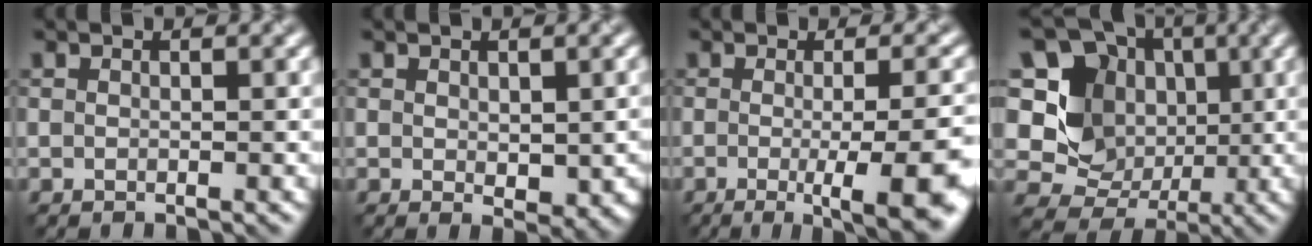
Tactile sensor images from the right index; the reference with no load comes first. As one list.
[{"total": 3.2, "force": [-0.3, 1.7, 2.6], "torque": [-0.039, -0.012, 0.003]}, {"total": 9.6, "force": [-2.3, 2.7, 8.9], "torque": [-0.086, -0.017, -0.024]}, {"total": 14.3, "force": [2.8, 12.7, 6.0], "torque": [-0.156, 0.029, 0.038]}]